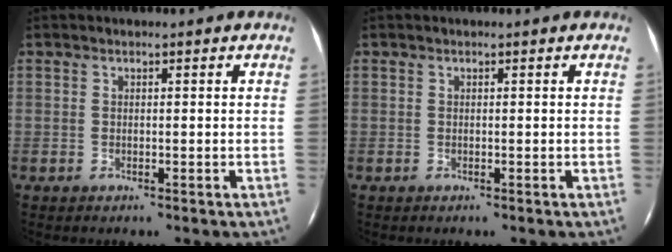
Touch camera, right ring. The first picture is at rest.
{"total": 0.0}